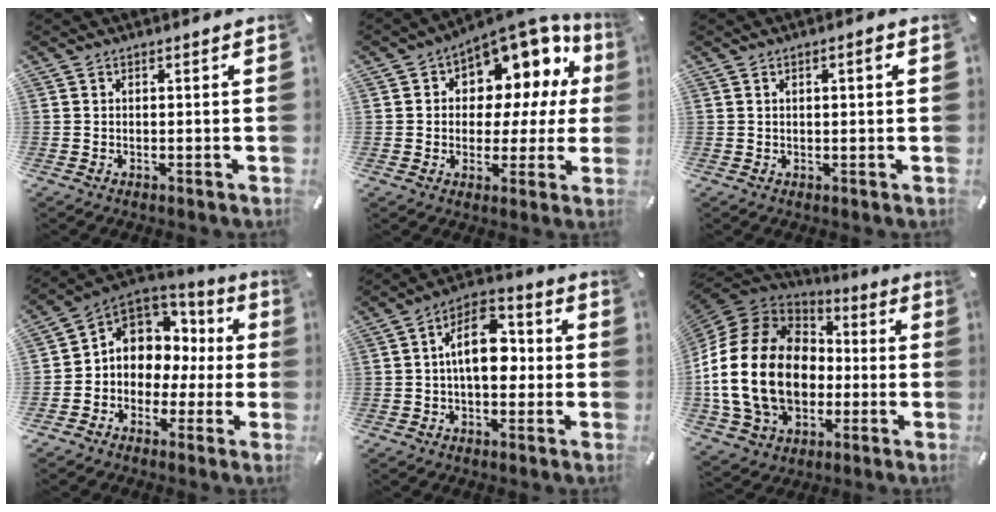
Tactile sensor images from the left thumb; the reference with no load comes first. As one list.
[{"total": 11.1, "force": [6.0, 7.2, 5.9], "torque": [-0.082, -0.069, 0.106]}, {"total": 1.8, "force": [0.5, 0.6, 1.7], "torque": [-0.032, 0.005, 0.007]}, {"total": 7.9, "force": [1.7, 7.5, 2.0], "torque": [-0.055, -0.023, 0.039]}, {"total": 12.2, "force": [0.0, 7.2, 9.9], "torque": [-0.154, 0.004, -0.001]}, {"total": 23.7, "force": [-3.3, 17.5, 15.6], "torque": [-0.355, 0.022, -0.054]}]